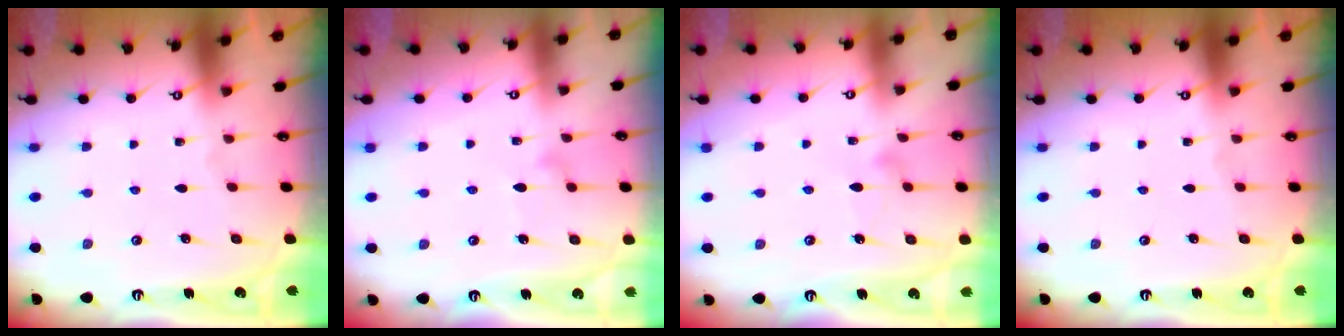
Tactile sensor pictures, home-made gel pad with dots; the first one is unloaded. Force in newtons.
{"total": 7.5, "press": 7.4, "slide": 0.5}
{"total": 7.1, "press": 7.1, "slide": 0.3}
{"total": 0.0}